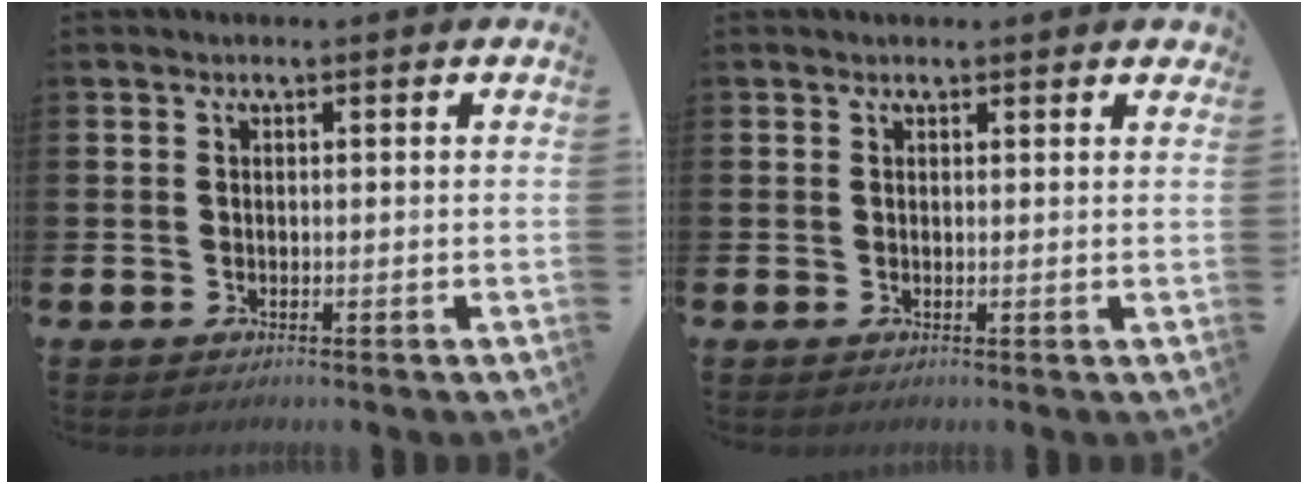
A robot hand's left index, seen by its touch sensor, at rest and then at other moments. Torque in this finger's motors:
{"motor_torque": [0.80, -0.27, 0.53, 0.03]}